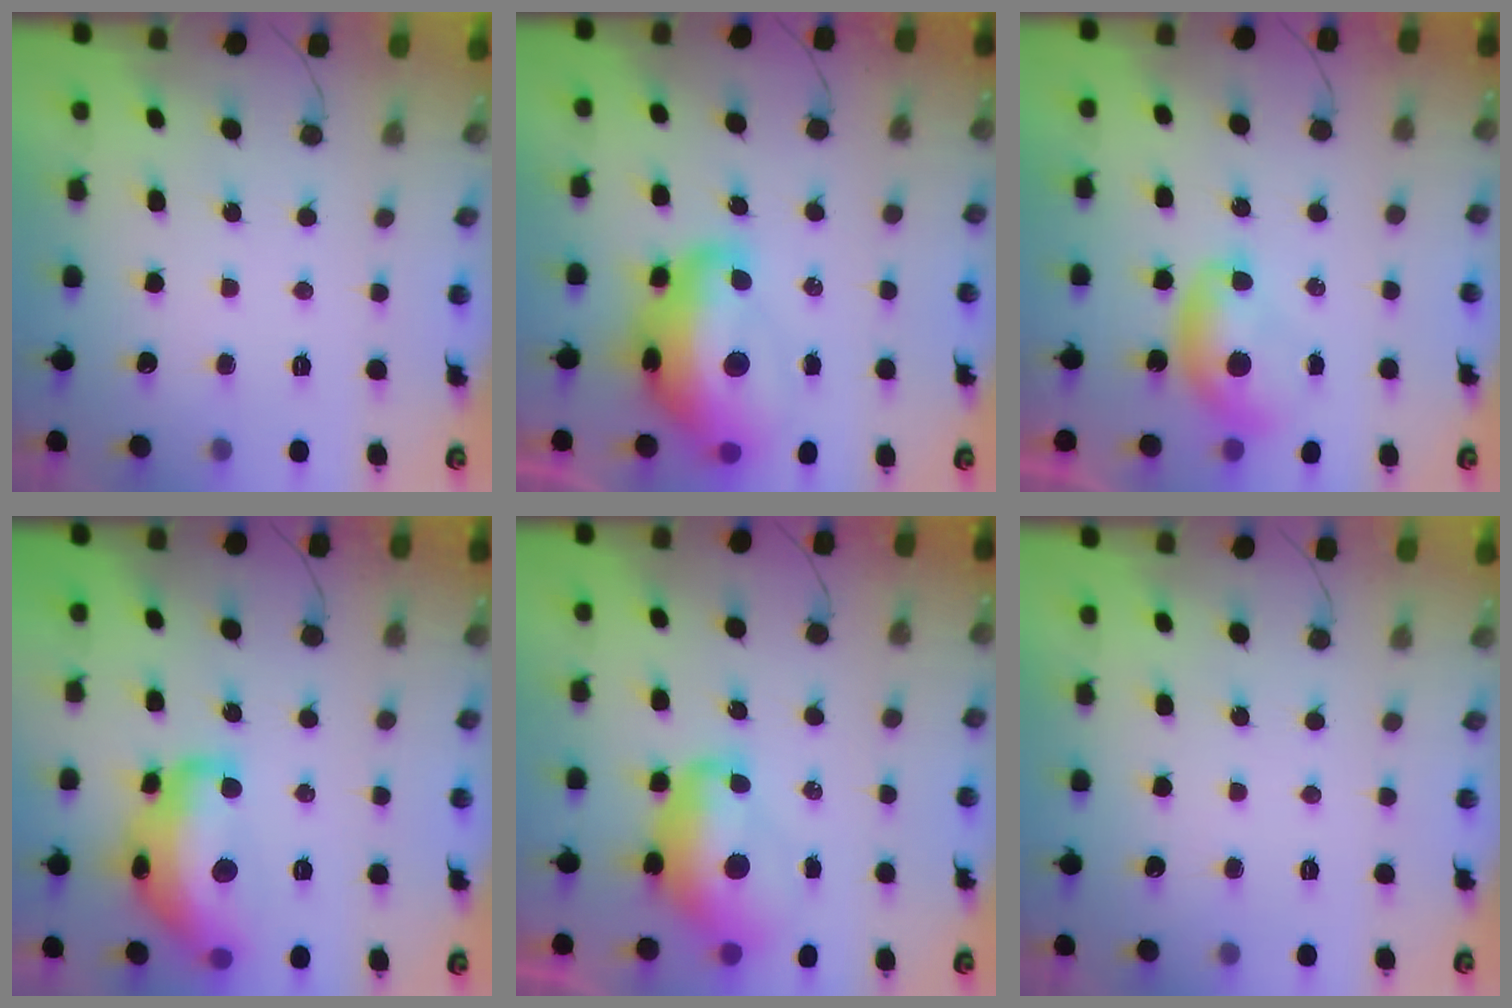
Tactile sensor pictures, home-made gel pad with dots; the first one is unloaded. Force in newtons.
{"total": 18.6, "press": 18.6, "slide": 1.6}
{"total": 7.1, "press": 7.0, "slide": 1.3}
{"total": 17.2, "press": 17.2, "slide": 1.1}
{"total": 10.8, "press": 10.8, "slide": 1.2}
{"total": 0.0}